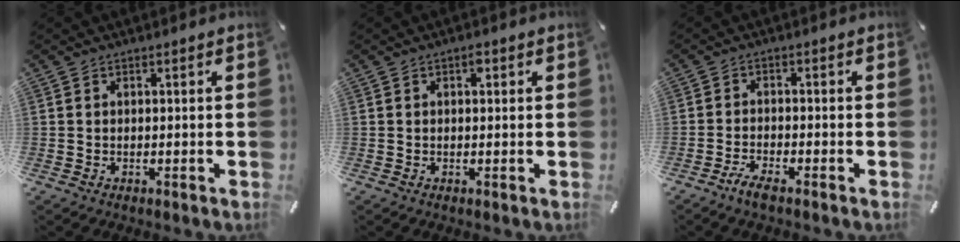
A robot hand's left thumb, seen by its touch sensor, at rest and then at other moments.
{"total": 1.5, "force": [0.4, 0.8, 1.2], "torque": [-0.017, 0.002, 0.005]}
{"total": 3.1, "force": [-2.6, 0.6, 1.6], "torque": [-0.040, 0.007, -0.053]}